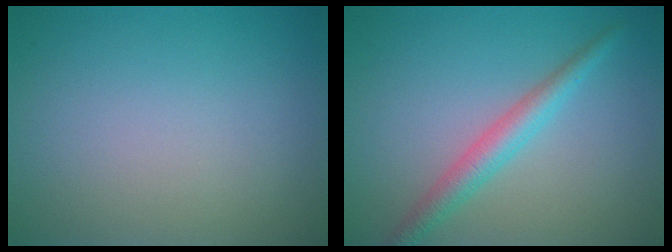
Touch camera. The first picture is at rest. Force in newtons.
{"total": 2.9, "press": 2.9, "slide": 0.0}